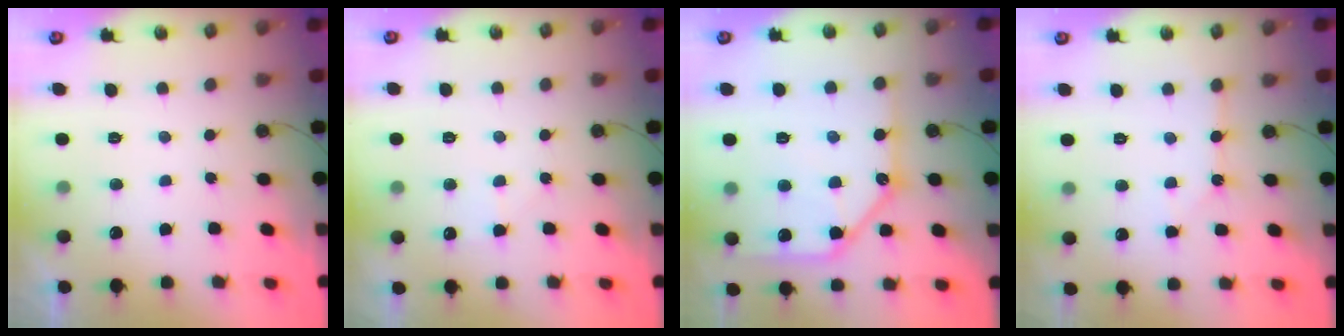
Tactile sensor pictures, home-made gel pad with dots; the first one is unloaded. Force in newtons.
{"total": 5.7, "press": 5.6, "slide": 0.6}
{"total": 15.2, "press": 15.0, "slide": 1.8}
{"total": 3.6, "press": 3.5, "slide": 0.2}